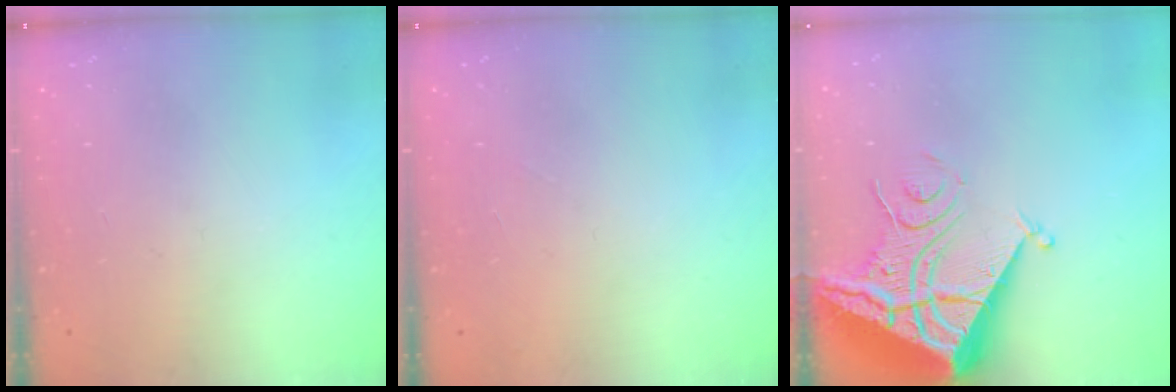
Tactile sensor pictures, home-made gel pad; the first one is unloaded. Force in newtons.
{"total": 4.9, "press": 4.8, "slide": 0.5}
{"total": 12.2, "press": 12.1, "slide": 1.3}